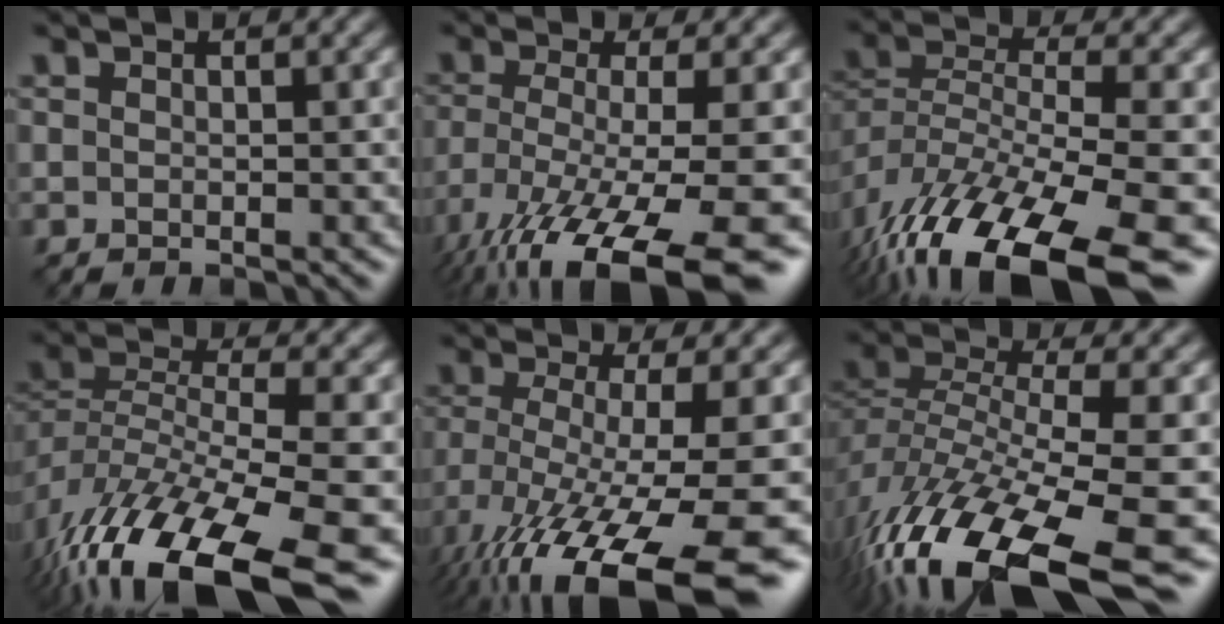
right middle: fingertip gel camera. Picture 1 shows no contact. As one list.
[{"total": 13.9, "force": [-8.5, 3.3, 10.4], "torque": [-0.204, -0.028, -0.139]}, {"total": 14.5, "force": [-9.0, 5.0, 10.2], "torque": [-0.210, -0.019, -0.144]}, {"total": 13.2, "force": [-7.8, 4.7, 9.5], "torque": [-0.189, -0.018, -0.126]}, {"total": 14.8, "force": [-7.6, 4.0, 12.0], "torque": [-0.224, -0.031, -0.115]}, {"total": 14.3, "force": [-8.5, 4.4, 10.7], "torque": [-0.221, -0.014, -0.145]}]